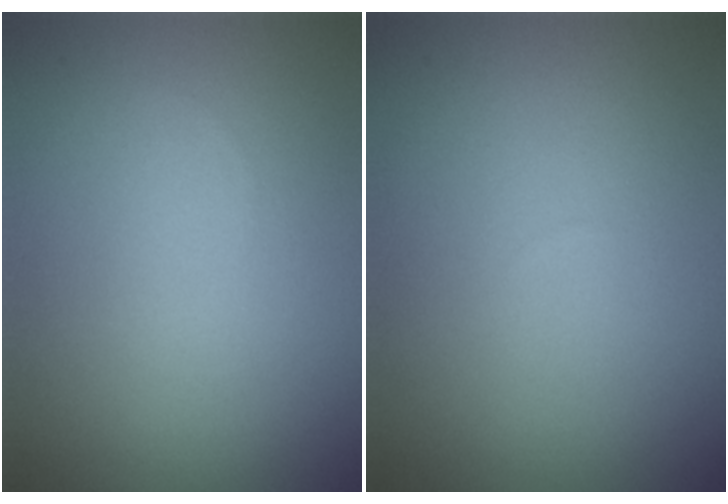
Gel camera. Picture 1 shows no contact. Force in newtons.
{"total": 0.0}